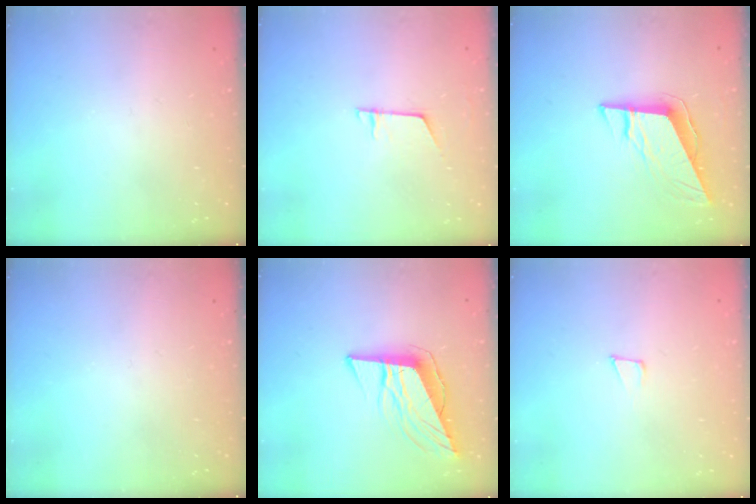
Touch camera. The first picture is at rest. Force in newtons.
{"total": 5.0, "press": 5.0, "slide": 0.4}
{"total": 9.6, "press": 9.4, "slide": 1.8}
{"total": 0.0}
{"total": 11.4, "press": 10.8, "slide": 3.6}
{"total": 4.3, "press": 4.2, "slide": 1.0}